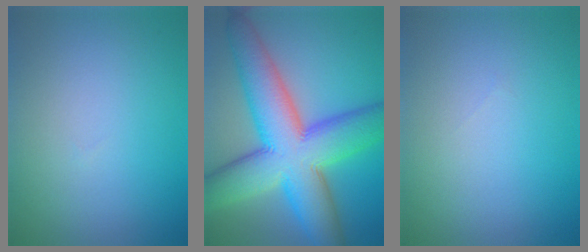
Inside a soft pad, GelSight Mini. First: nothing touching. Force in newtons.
{"total": 13.5, "press": 13.5, "slide": 0.3}
{"total": 0.0}